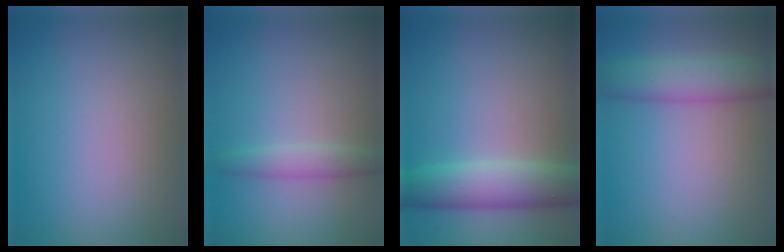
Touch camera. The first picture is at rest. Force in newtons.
{"total": 1.7, "press": 1.7, "slide": 0.0}
{"total": 4.8, "press": 4.8, "slide": 0.2}
{"total": 4.5, "press": 4.5, "slide": 0.2}